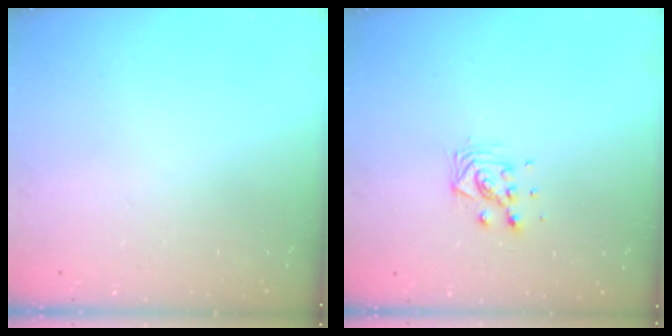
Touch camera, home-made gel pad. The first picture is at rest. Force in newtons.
{"total": 7.3, "press": 7.3, "slide": 0.5}